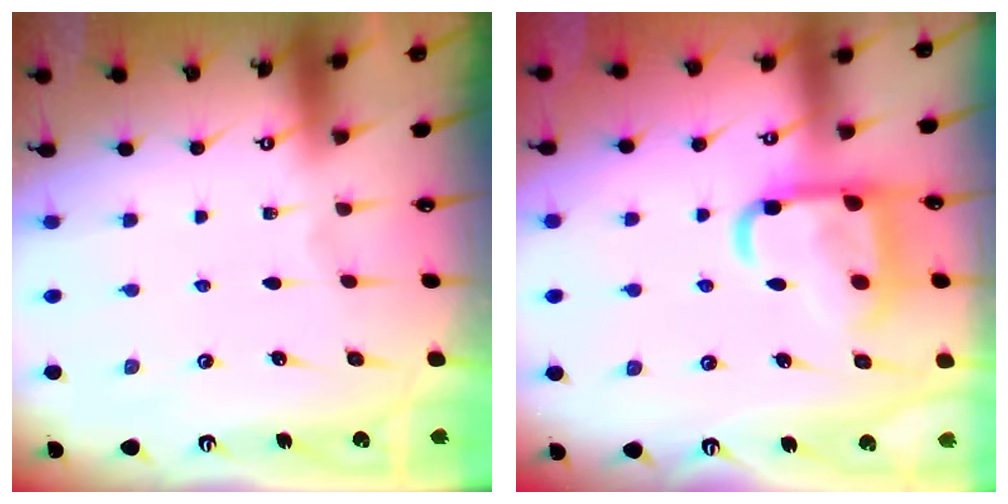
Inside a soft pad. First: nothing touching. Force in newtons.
{"total": 16.3, "press": 16.3, "slide": 1.6}